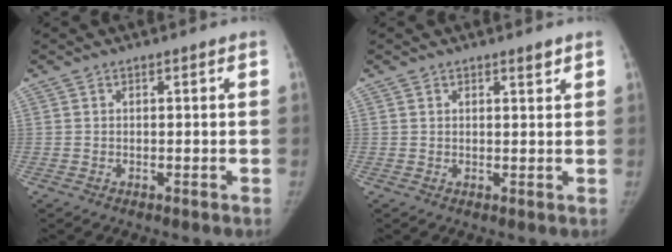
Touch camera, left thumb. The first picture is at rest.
{"total": 1.4, "force": [1.1, 0.4, 0.7], "torque": [-0.003, -0.008, 0.017]}